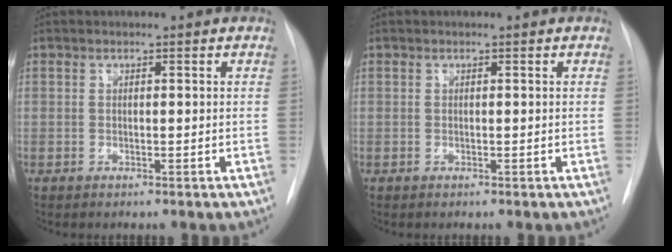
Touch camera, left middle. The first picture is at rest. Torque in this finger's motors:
{"motor_torque": [0.00, 0.00, -0.01, 0.00]}